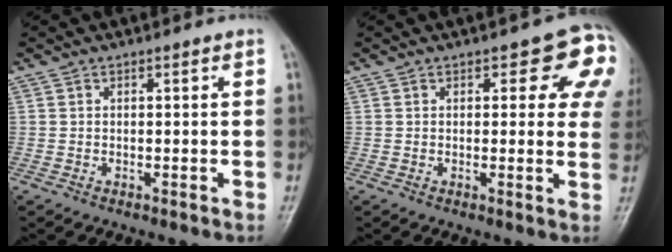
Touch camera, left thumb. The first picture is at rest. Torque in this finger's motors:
{"motor_torque": [0.23, 0.33, 0.12, 0.14, 0.08]}